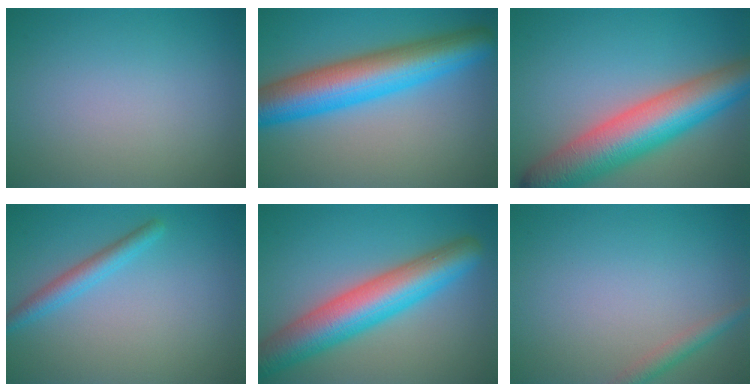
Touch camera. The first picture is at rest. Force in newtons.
{"total": 9.7, "press": 9.7, "slide": 0.2}
{"total": 10.3, "press": 10.3, "slide": 0.4}
{"total": 2.3, "press": 2.3, "slide": 0.1}
{"total": 8.7, "press": 8.7, "slide": 0.3}
{"total": 1.8, "press": 1.8, "slide": 0.1}